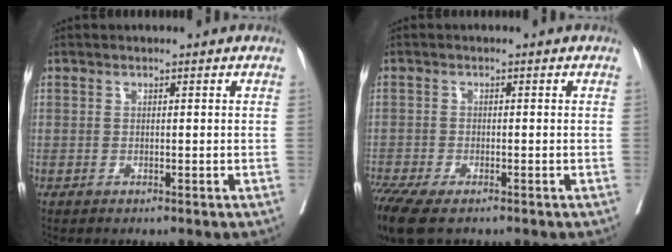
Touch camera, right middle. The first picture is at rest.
{"total": 8.8, "force": [-6.6, 2.6, 5.3], "torque": [-0.111, -0.014, -0.113]}